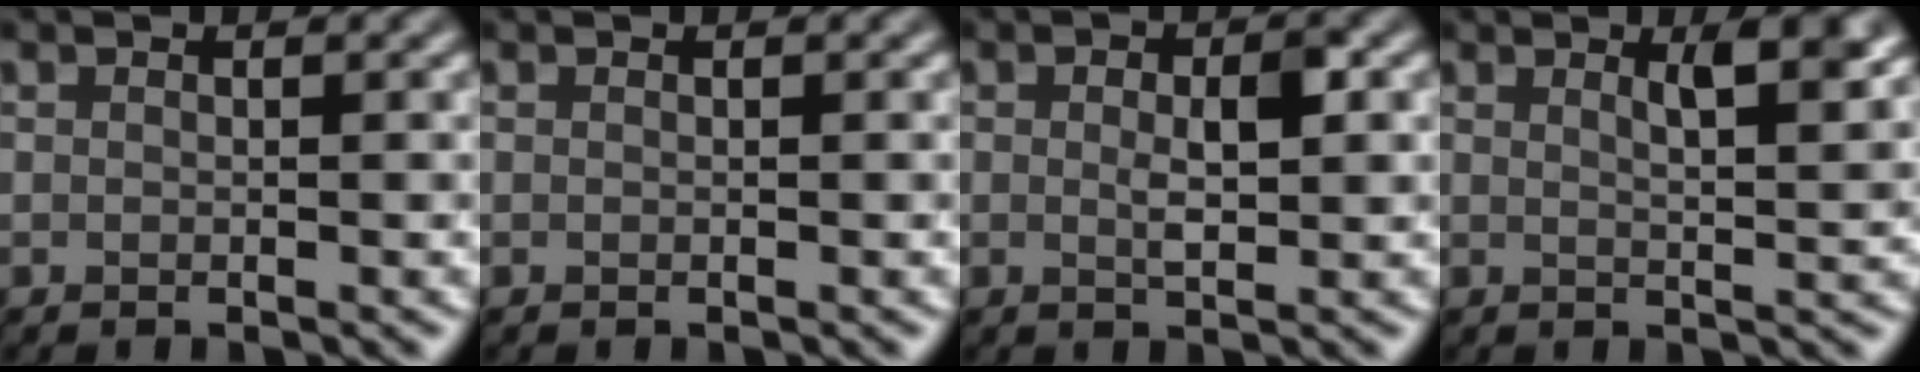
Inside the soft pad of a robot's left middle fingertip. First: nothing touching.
{"total": 0.0}
{"total": 2.9, "force": [0.2, 1.2, 2.6], "torque": [-0.044, 0.000, 0.002]}
{"total": 3.6, "force": [1.8, 1.0, 3.0], "torque": [-0.032, -0.002, 0.025]}